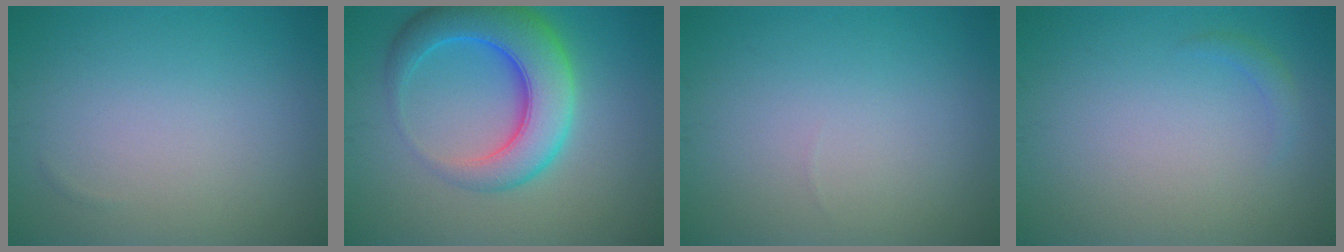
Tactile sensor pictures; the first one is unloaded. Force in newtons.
{"total": 8.0, "press": 8.0, "slide": 0.3}
{"total": 0.0}
{"total": 0.9, "press": 0.9, "slide": 0.0}